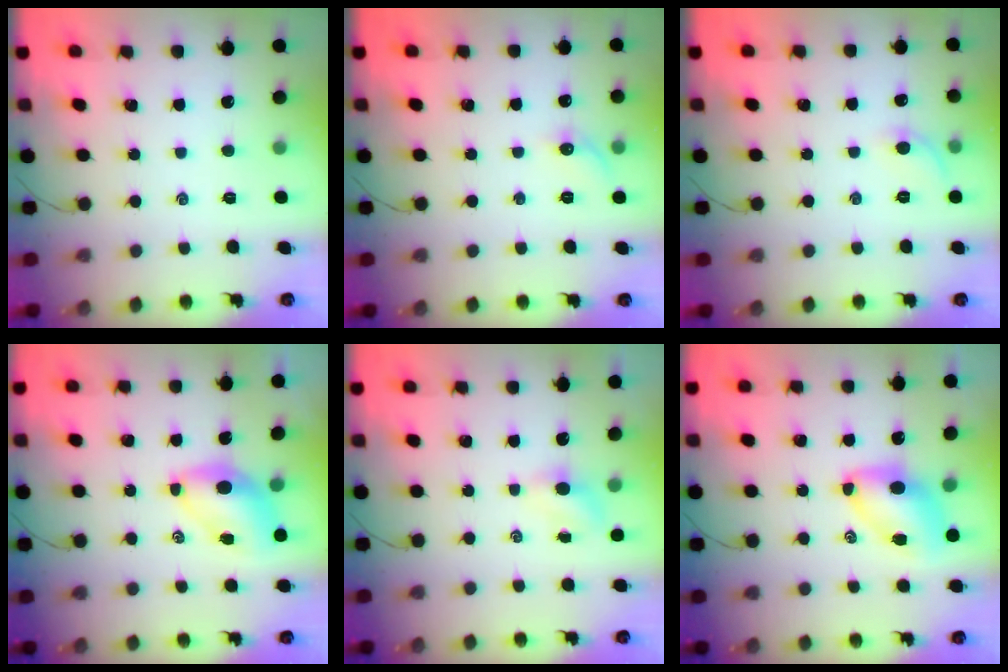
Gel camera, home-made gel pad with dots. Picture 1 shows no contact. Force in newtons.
{"total": 6.2, "press": 6.0, "slide": 1.7}
{"total": 5.5, "press": 5.2, "slide": 1.8}
{"total": 6.7, "press": 6.6, "slide": 1.1}
{"total": 3.6, "press": 3.5, "slide": 1.0}
{"total": 7.1, "press": 7.0, "slide": 1.1}